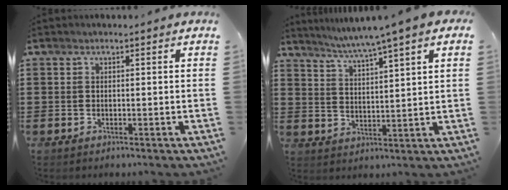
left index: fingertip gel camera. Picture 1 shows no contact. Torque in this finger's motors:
{"motor_torque": [1.44, -0.70, 0.84, 0.21]}